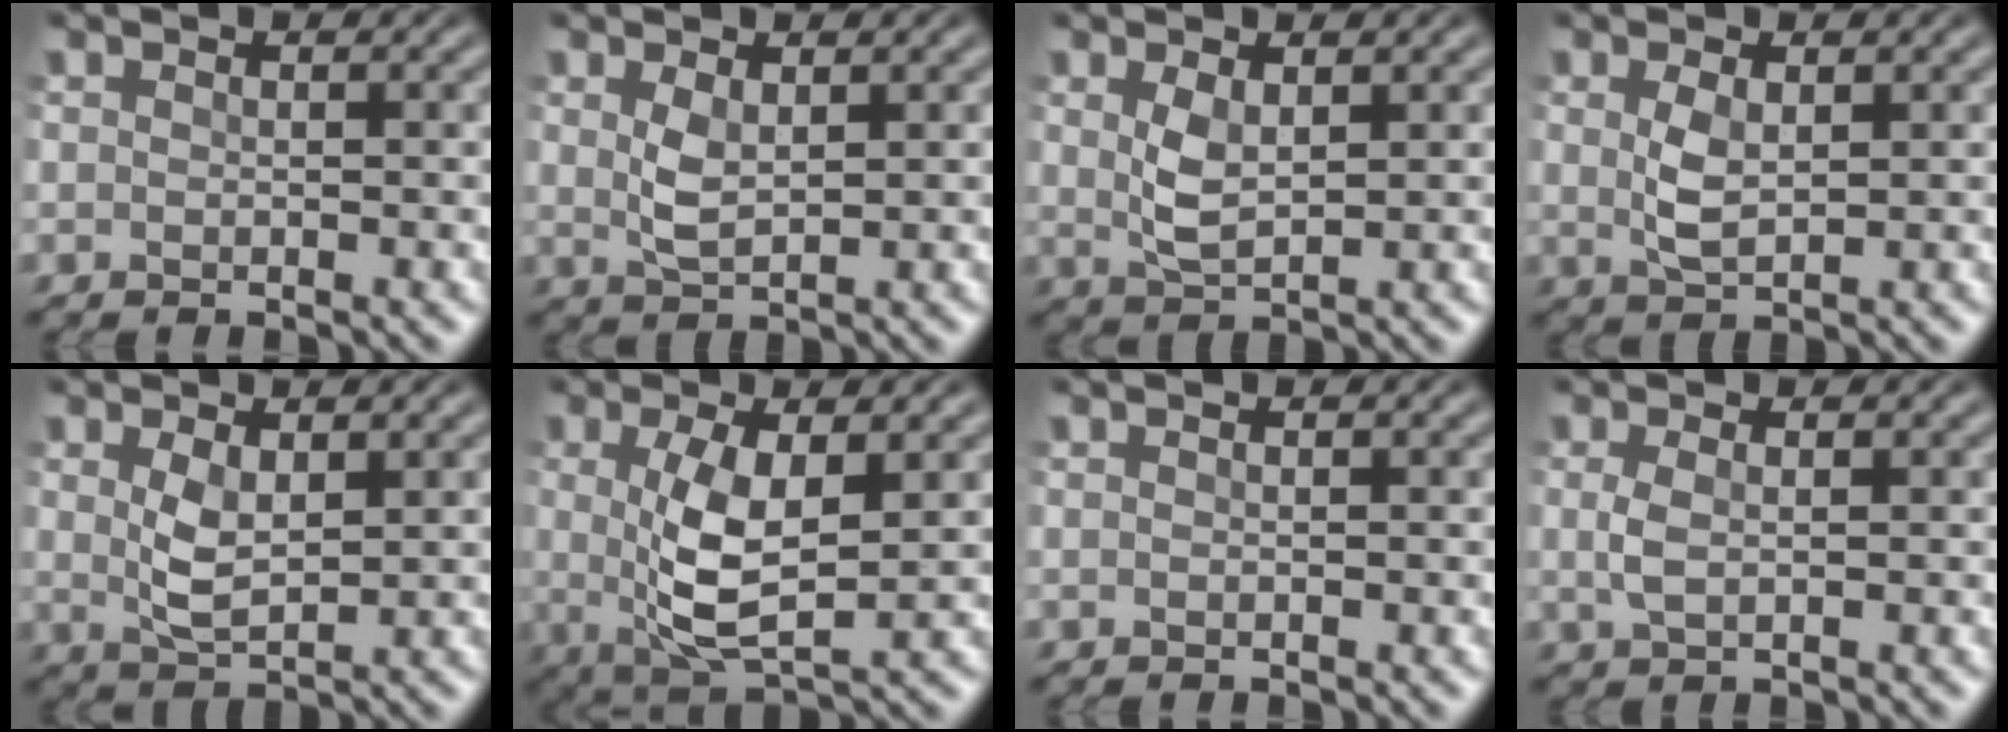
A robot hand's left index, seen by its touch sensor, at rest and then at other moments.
{"total": 2.2, "force": [0.4, 1.0, 1.8], "torque": [-0.045, -0.001, 0.013]}
{"total": 2.5, "force": [0.5, 1.2, 2.1], "torque": [-0.052, -0.001, 0.015]}
{"total": 2.5, "force": [0.3, 1.2, 2.1], "torque": [-0.050, -0.001, 0.008]}
{"total": 2.8, "force": [0.5, 1.3, 2.4], "torque": [-0.058, -0.002, 0.015]}
{"total": 5.4, "force": [0.3, 1.6, 5.1], "torque": [-0.113, -0.007, 0.008]}
{"total": 0.0}
{"total": 1.8, "force": [-0.1, 0.8, 1.6], "torque": [-0.038, 0.000, -0.001]}